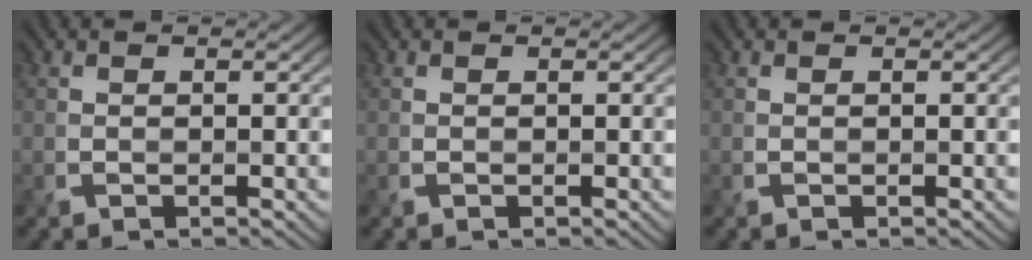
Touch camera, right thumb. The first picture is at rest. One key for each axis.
{"total": 0.0}
{"total": 0.0}